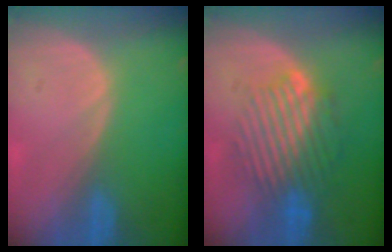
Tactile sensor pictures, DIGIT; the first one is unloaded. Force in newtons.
{"total": 9.2, "press": 8.3, "slide": 3.9}